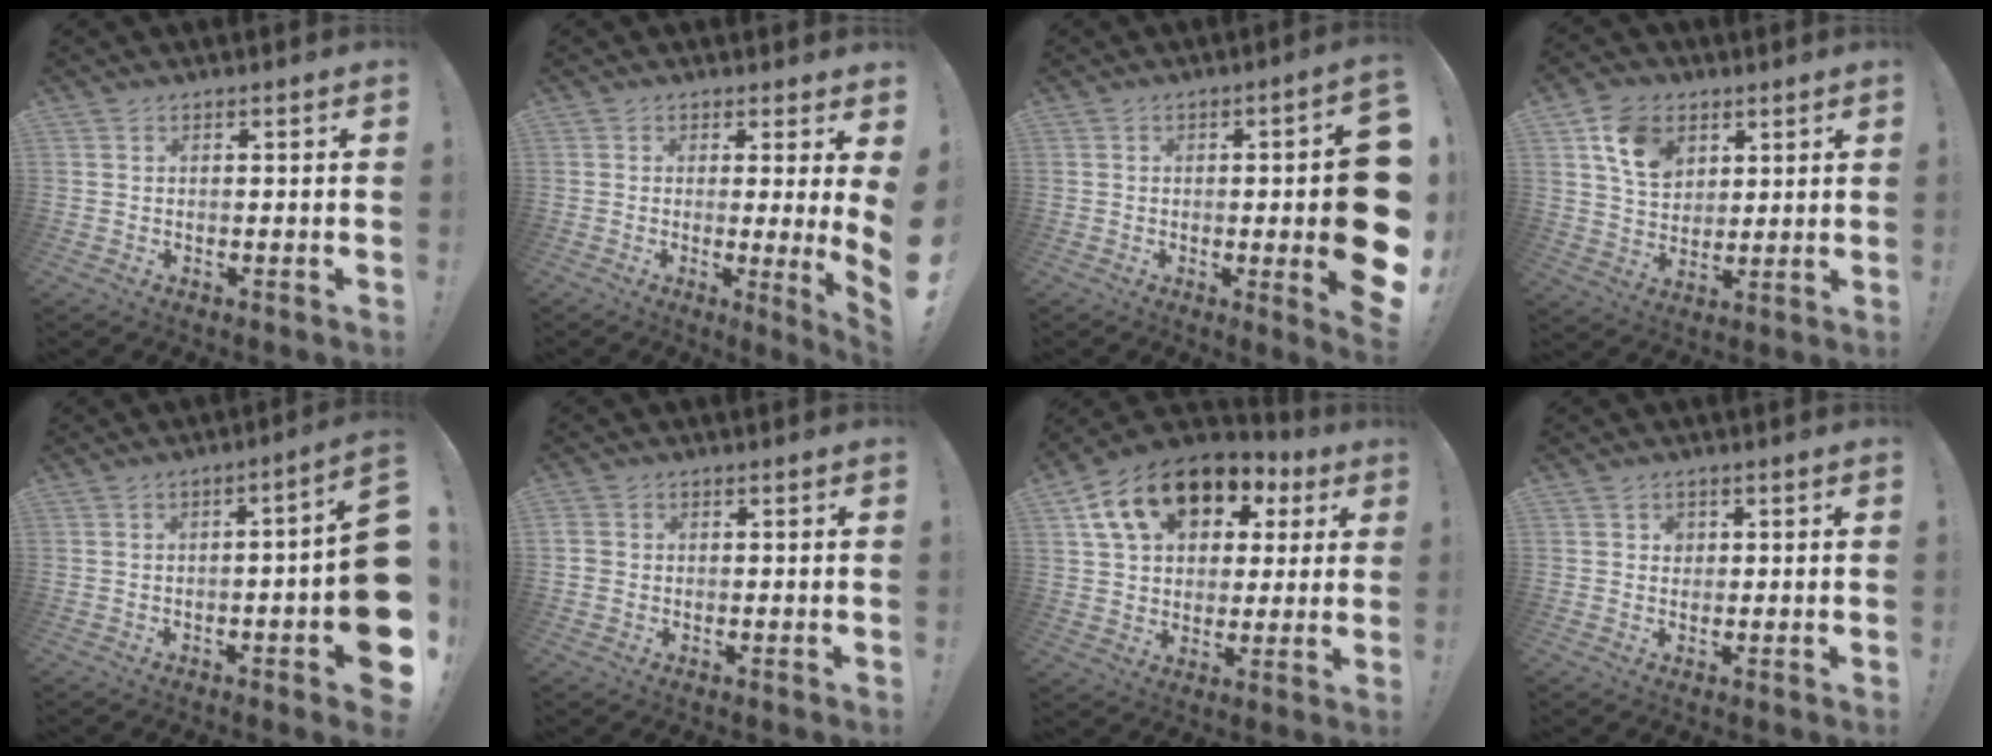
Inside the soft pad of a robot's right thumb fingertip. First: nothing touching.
{"total": 4.8, "force": [1.0, -0.4, 4.7], "torque": [-0.061, -0.031, 0.019]}
{"total": 13.4, "force": [-1.2, 2.1, 13.2], "torque": [-0.169, -0.007, -0.012]}
{"total": 12.0, "force": [6.0, 8.6, 5.7], "torque": [-0.088, -0.020, 0.118]}
{"total": 11.8, "force": [-2.3, 1.5, 11.5], "torque": [-0.139, -0.006, -0.031]}
{"total": 2.4, "force": [-0.3, 2.2, 0.9], "torque": [-0.009, 0.004, -0.005]}
{"total": 18.0, "force": [8.4, 12.0, 10.4], "torque": [-0.161, -0.029, 0.154]}
{"total": 2.0, "force": [0.6, 1.8, 0.6], "torque": [0.003, -0.004, 0.006]}